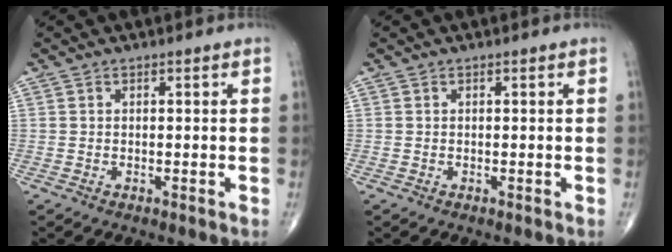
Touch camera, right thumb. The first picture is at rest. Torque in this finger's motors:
{"motor_torque": [0.01, -0.15, 0.13, 0.13, -0.02]}